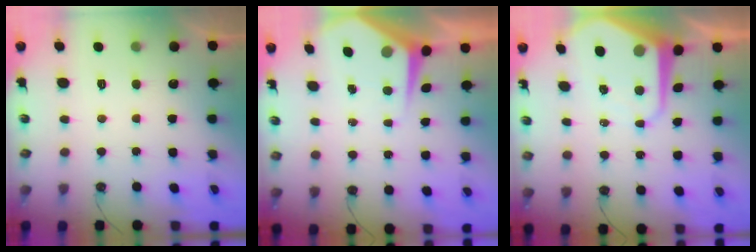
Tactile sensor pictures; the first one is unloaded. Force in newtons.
{"total": 4.9, "press": 4.8, "slide": 0.5}
{"total": 11.4, "press": 11.3, "slide": 1.1}